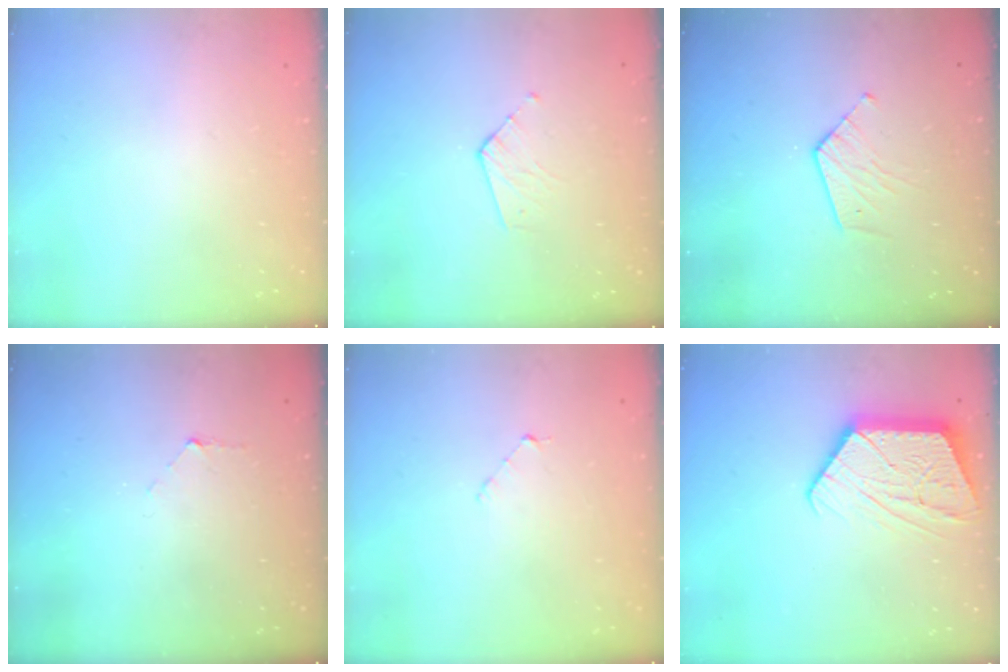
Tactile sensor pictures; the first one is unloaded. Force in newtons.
{"total": 3.7, "press": 3.7, "slide": 0.4}
{"total": 6.1, "press": 6.1, "slide": 0.3}
{"total": 3.6, "press": 3.6, "slide": 0.3}
{"total": 3.0, "press": 3.0, "slide": 0.3}
{"total": 14.3, "press": 14.3, "slide": 1.3}